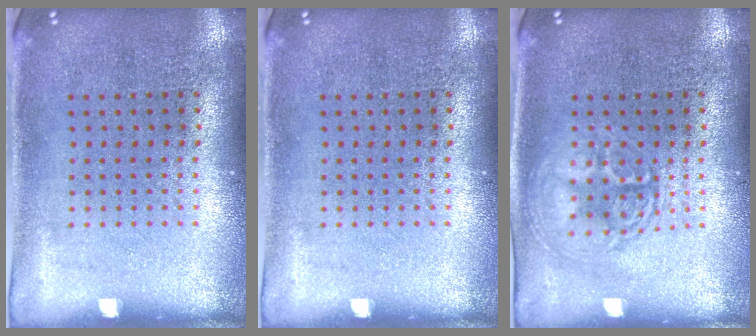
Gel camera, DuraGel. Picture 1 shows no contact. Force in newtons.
{"total": 0.0}
{"total": 2.9, "press": 2.9, "slide": 0.4}